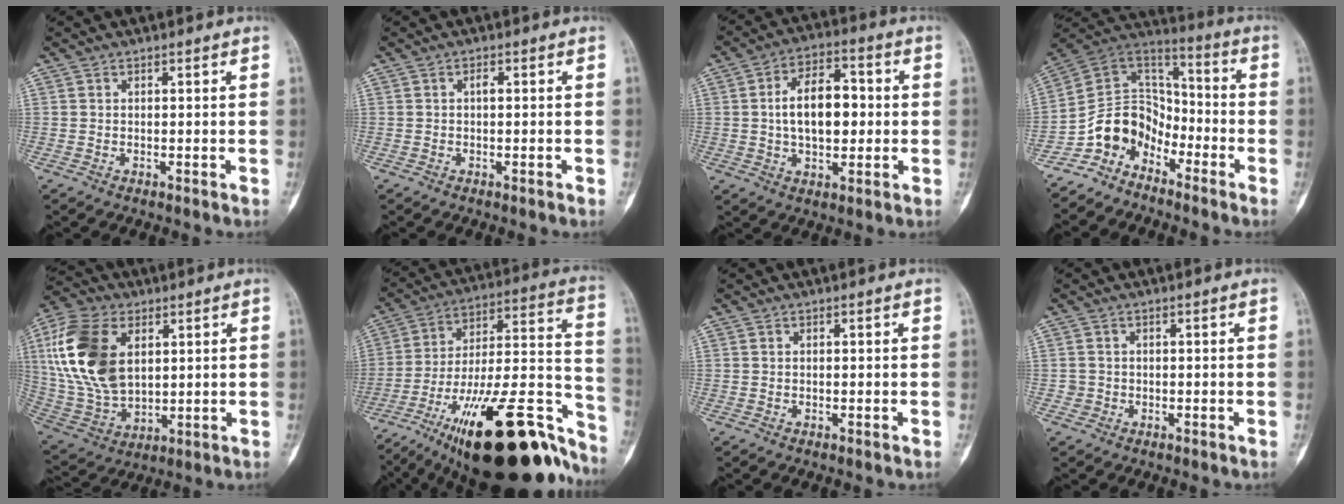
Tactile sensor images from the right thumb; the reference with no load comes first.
{"total": 1.3, "force": [-0.1, 0.6, 1.2], "torque": [-0.017, 0.002, -0.004]}
{"total": 11.8, "force": [0.5, 6.8, 9.7], "torque": [-0.142, 0.016, 0.005]}
{"total": 11.9, "force": [-7.8, 8.1, 3.8], "torque": [-0.043, 0.098, -0.162]}
{"total": 19.8, "force": [5.0, 12.1, 14.8], "torque": [-0.300, -0.010, 0.102]}
{"total": 34.8, "force": [-21.0, 11.3, 25.3], "torque": [-0.312, 0.080, -0.331]}
{"total": 0.0}
{"total": 1.3, "force": [-0.3, 1.2, -0.1], "torque": [0.009, 0.007, -0.007]}